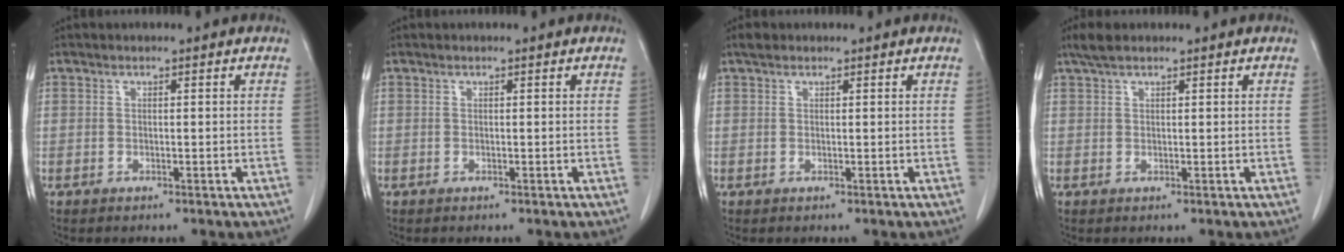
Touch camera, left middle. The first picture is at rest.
{"total": 0.0}
{"total": 1.1, "force": [0.8, 0.6, 0.4], "torque": [-0.011, 0.013, 0.013]}
{"total": 2.5, "force": [1.9, 0.7, 1.5], "torque": [-0.035, 0.016, 0.039]}